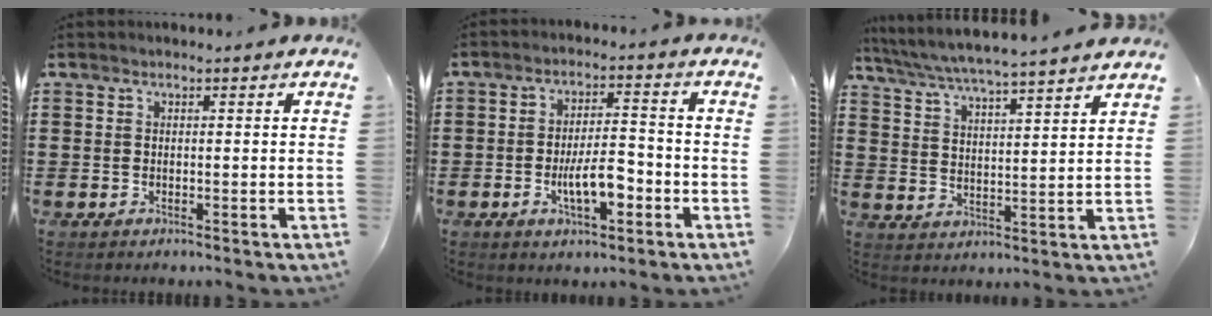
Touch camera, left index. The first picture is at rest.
{"total": 7.2, "force": [-2.6, 2.7, 6.2], "torque": [-0.114, -0.003, -0.053]}
{"total": 4.9, "force": [4.6, -0.6, 1.7], "torque": [-0.053, -0.032, 0.075]}